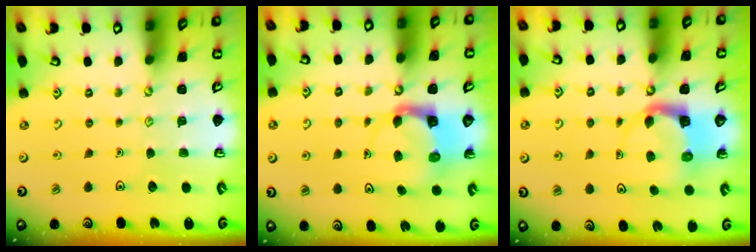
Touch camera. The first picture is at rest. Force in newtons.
{"total": 3.8, "press": 3.8, "slide": 0.3}
{"total": 3.7, "press": 3.6, "slide": 0.7}